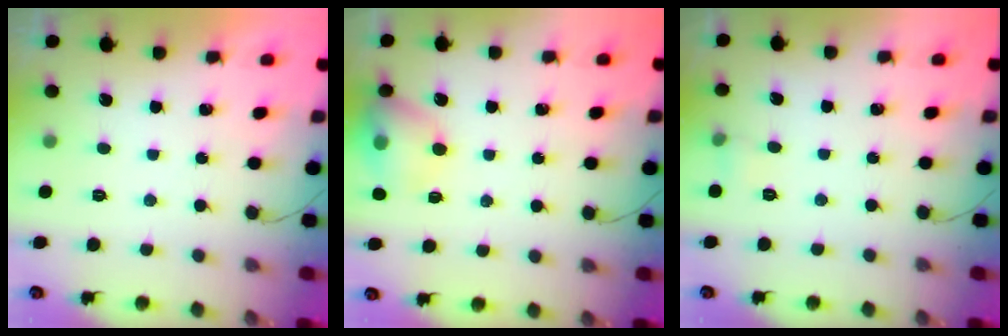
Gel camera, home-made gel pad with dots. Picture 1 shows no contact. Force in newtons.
{"total": 11.8, "press": 11.6, "slide": 1.8}
{"total": 3.3, "press": 3.0, "slide": 1.3}